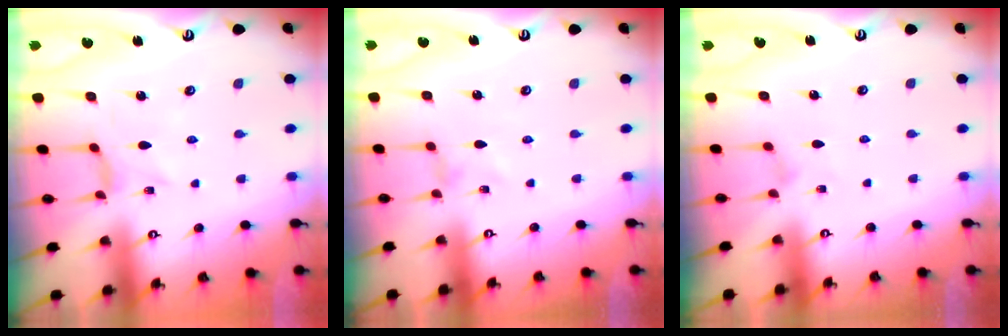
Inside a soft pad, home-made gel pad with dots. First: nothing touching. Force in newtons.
{"total": 0.0}
{"total": 0.7, "press": 0.7, "slide": 0.2}